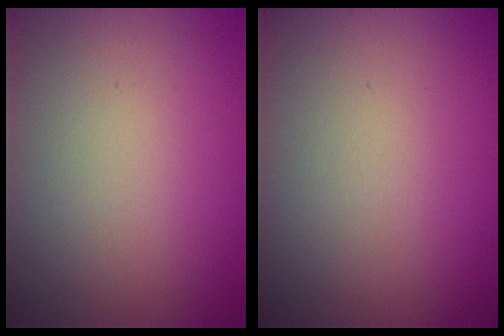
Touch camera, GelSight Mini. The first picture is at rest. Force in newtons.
{"total": 0.0}